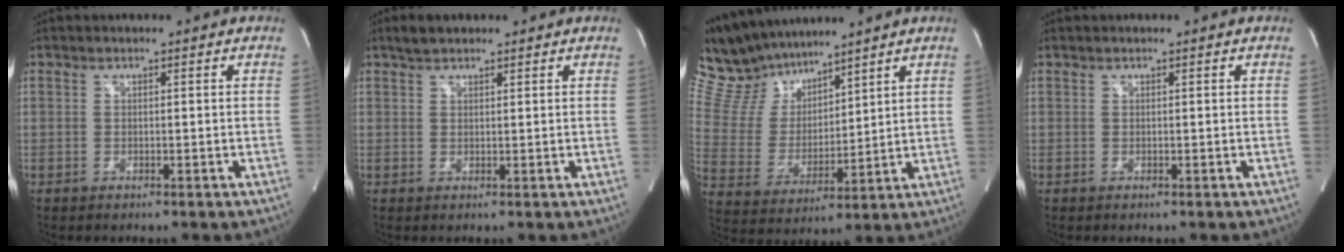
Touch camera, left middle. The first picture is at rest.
{"total": 2.7, "force": [2.2, 0.9, 1.2], "torque": [-0.028, 0.013, 0.038]}
{"total": 12.4, "force": [11.2, 4.2, 3.4], "torque": [-0.090, 0.023, 0.226]}
{"total": 0.0}